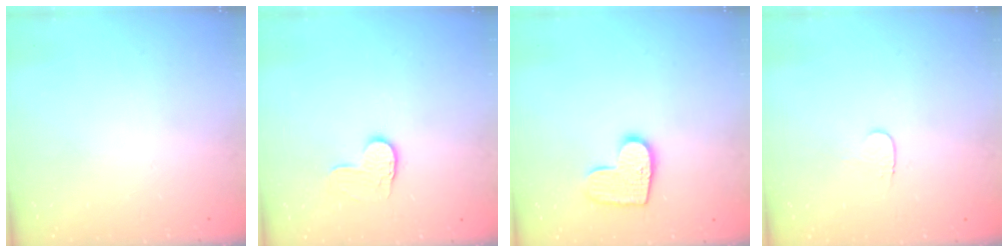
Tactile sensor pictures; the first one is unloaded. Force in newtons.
{"total": 6.2, "press": 6.2, "slide": 0.4}
{"total": 10.3, "press": 10.3, "slide": 0.4}
{"total": 3.7, "press": 3.7, "slide": 0.4}